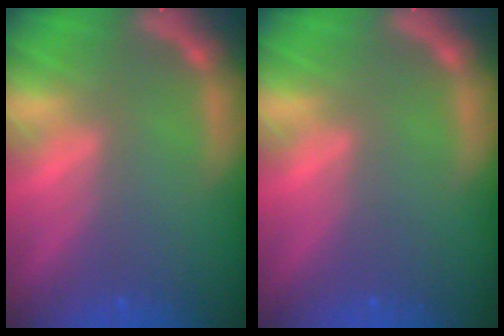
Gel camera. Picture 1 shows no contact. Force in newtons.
{"total": 0.0}